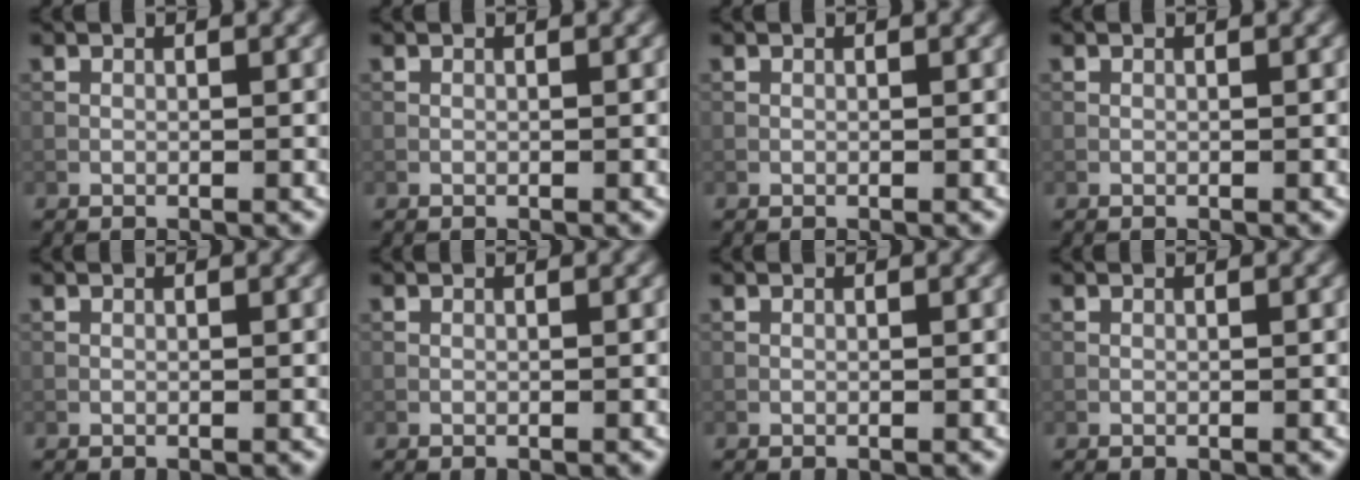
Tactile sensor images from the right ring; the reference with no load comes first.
{"total": 0.0}
{"total": 0.0}
{"total": 0.0}
{"total": 0.0}
{"total": 0.0}
{"total": 0.0}
{"total": 0.0}